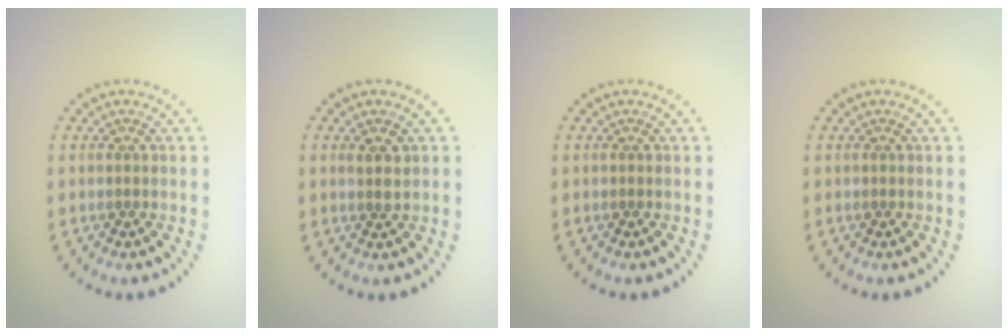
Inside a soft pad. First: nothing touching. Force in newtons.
{"total": 1.4, "press": 1.2, "slide": 0.7}
{"total": 0.0}
{"total": 0.0}